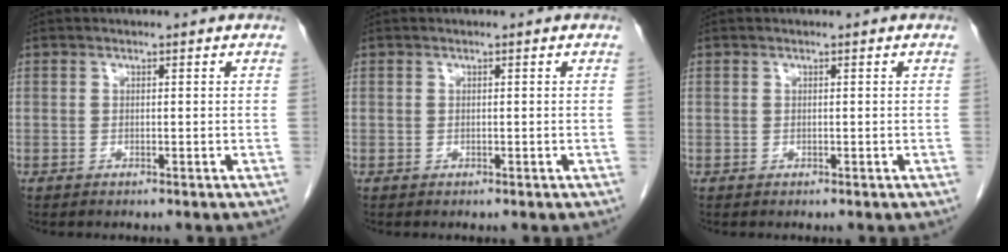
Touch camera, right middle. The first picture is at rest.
{"total": 0.0}
{"total": 0.0}